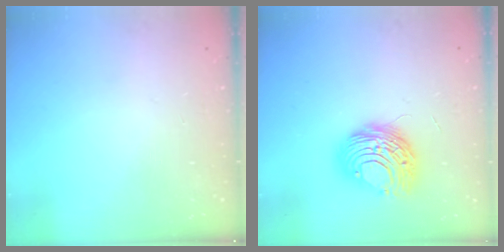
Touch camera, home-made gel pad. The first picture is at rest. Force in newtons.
{"total": 10.6, "press": 10.5, "slide": 1.5}